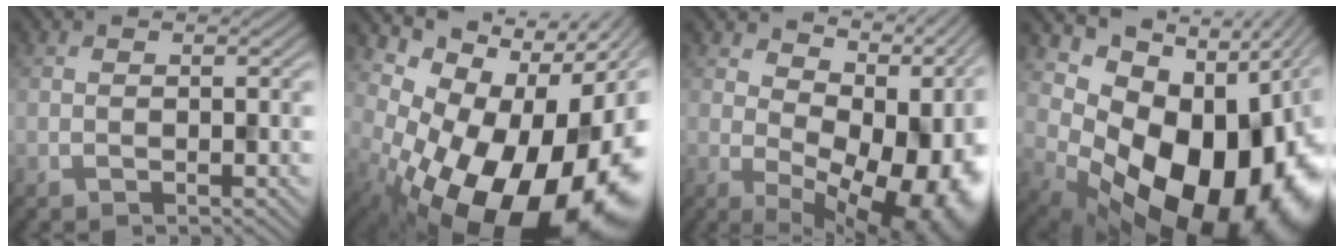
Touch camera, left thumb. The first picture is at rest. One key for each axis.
{"total": 20.7, "fx": -6.2, "fy": 12.8, "fz": 15.1, "tx": -0.206, "ty": -0.035, "tz": -0.077}
{"total": 15.2, "fx": 1.8, "fy": 8.9, "fz": 12.2, "tx": -0.138, "ty": -0.010, "tz": 0.057}
{"total": 18.7, "fx": -1.0, "fy": 13.2, "fz": 13.2, "tx": -0.180, "ty": -0.048, "tz": 0.021}